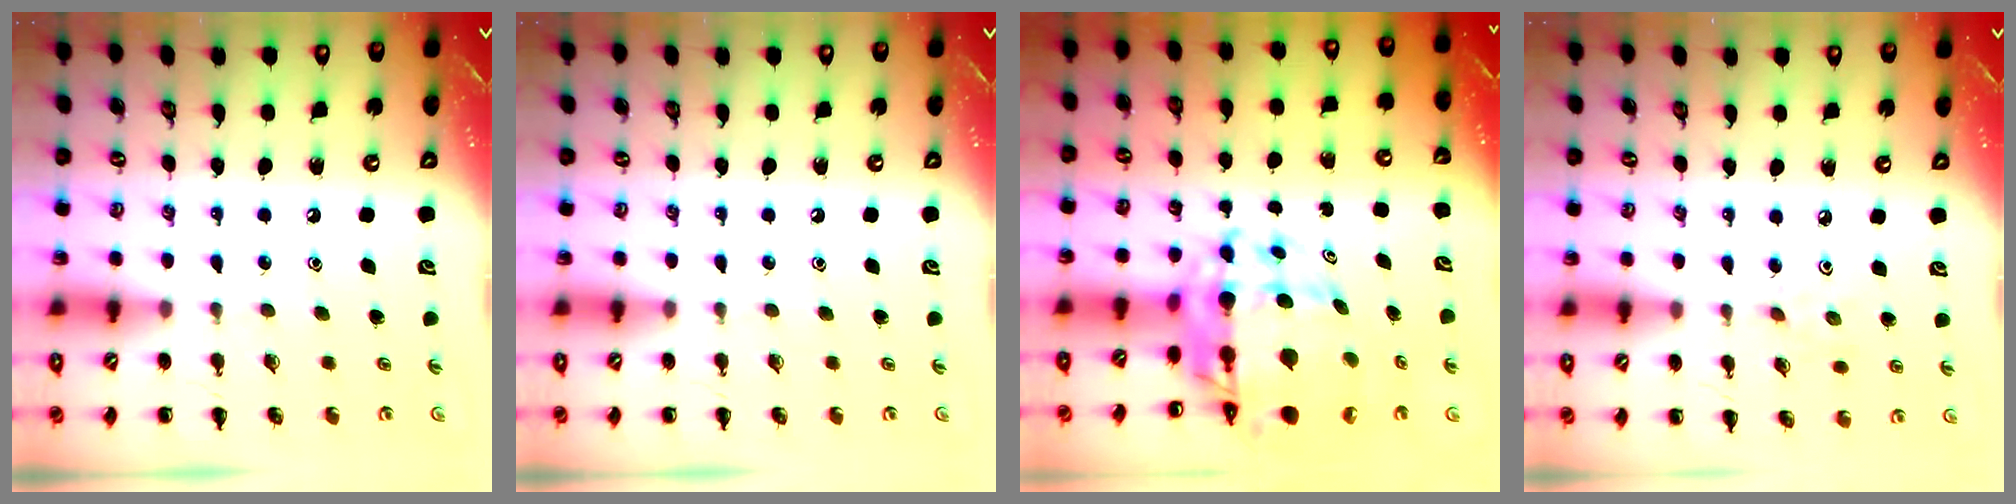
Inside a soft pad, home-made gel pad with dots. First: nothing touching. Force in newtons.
{"total": 0.0}
{"total": 11.8, "press": 11.1, "slide": 3.8}
{"total": 2.5, "press": 2.4, "slide": 0.9}